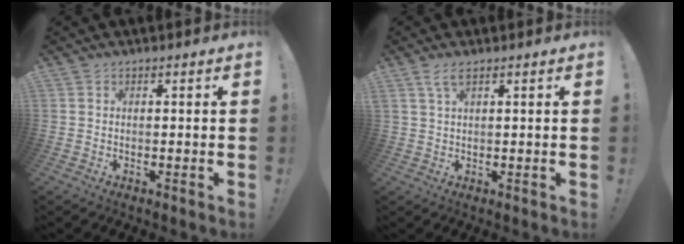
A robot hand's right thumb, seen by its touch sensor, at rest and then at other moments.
{"total": 3.1, "force": [1.8, 0.5, 2.5], "torque": [-0.053, 0.001, 0.032]}